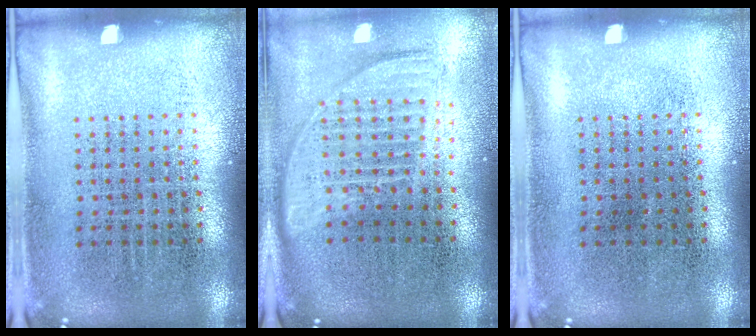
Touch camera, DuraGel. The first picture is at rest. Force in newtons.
{"total": 1.7, "press": 1.4, "slide": 0.9}
{"total": 0.0}